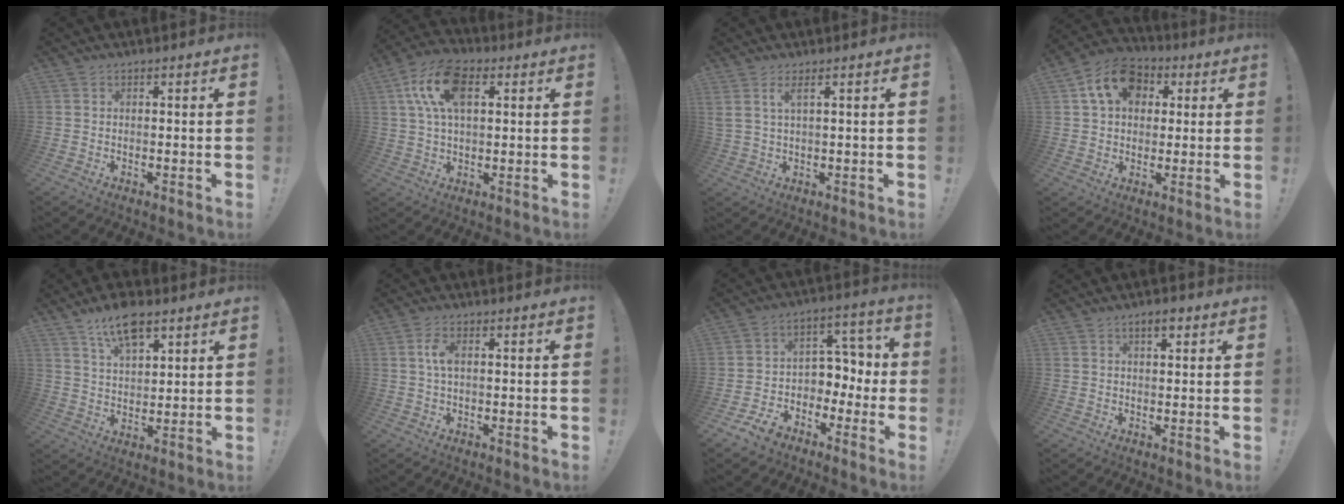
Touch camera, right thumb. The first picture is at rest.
{"total": 14.0, "force": [4.6, 7.7, 10.8], "torque": [-0.208, 0.005, 0.084]}
{"total": 3.7, "force": [1.9, 0.6, 3.0], "torque": [-0.064, -0.002, 0.035]}
{"total": 13.4, "force": [4.9, 10.0, 7.5], "torque": [-0.122, -0.004, 0.098]}
{"total": 11.2, "force": [7.2, 5.1, 6.9], "torque": [-0.110, -0.029, 0.129]}
{"total": 4.3, "force": [0.6, 2.0, 3.8], "torque": [-0.072, 0.003, 0.006]}
{"total": 9.1, "force": [-3.4, 7.5, 3.9], "torque": [-0.058, 0.016, -0.056]}
{"total": 3.4, "force": [2.0, 1.4, 2.4], "torque": [-0.028, -0.007, 0.031]}